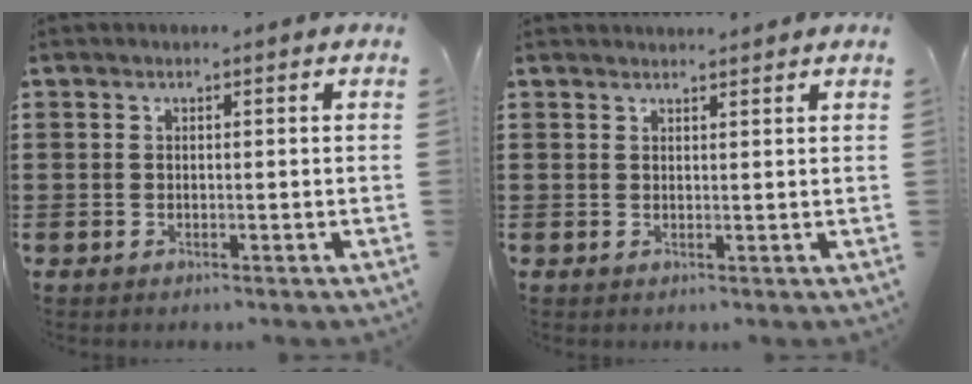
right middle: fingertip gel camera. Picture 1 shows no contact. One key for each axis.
{"total": 1.2, "fx": 1.2, "fy": 0.0, "fz": 0.1, "tx": 0.004, "ty": -0.004, "tz": 0.020}